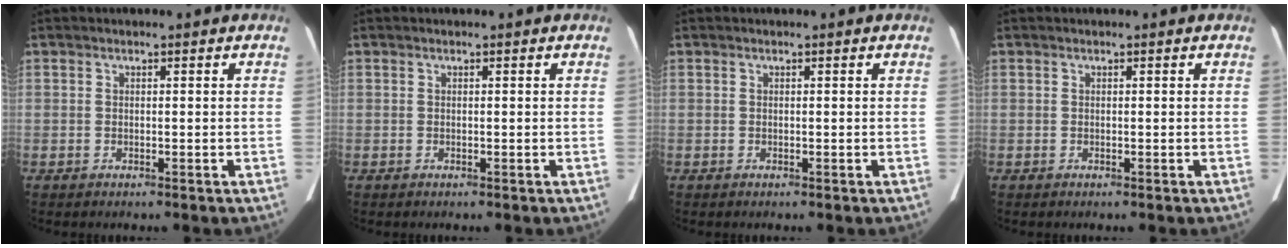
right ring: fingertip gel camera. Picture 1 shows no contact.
{"total": 0.0}
{"total": 0.0}
{"total": 0.0}